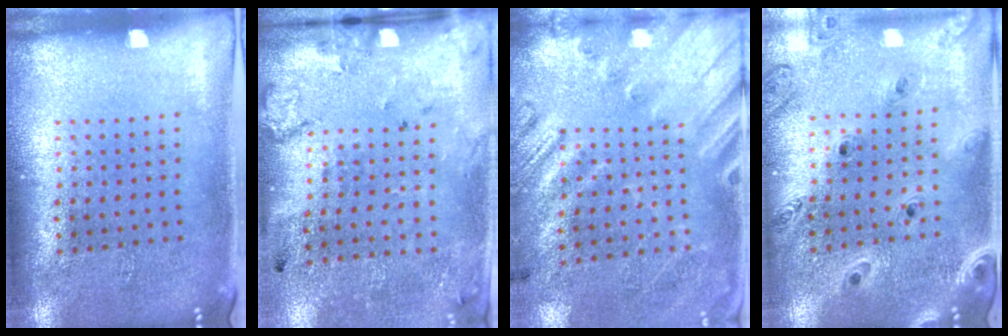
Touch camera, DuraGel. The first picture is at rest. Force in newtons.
{"total": 2.2, "press": 1.3, "slide": 1.7}
{"total": 2.6, "press": 1.9, "slide": 1.8}
{"total": 1.4, "press": 1.4, "slide": 0.1}